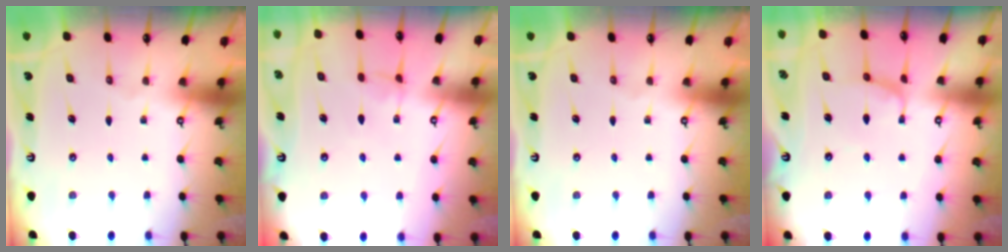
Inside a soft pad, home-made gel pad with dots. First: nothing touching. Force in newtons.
{"total": 2.8, "press": 2.7, "slide": 0.4}
{"total": 0.0}
{"total": 2.8, "press": 2.7, "slide": 0.7}